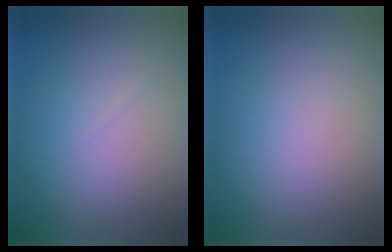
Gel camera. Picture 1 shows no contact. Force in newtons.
{"total": 0.0}